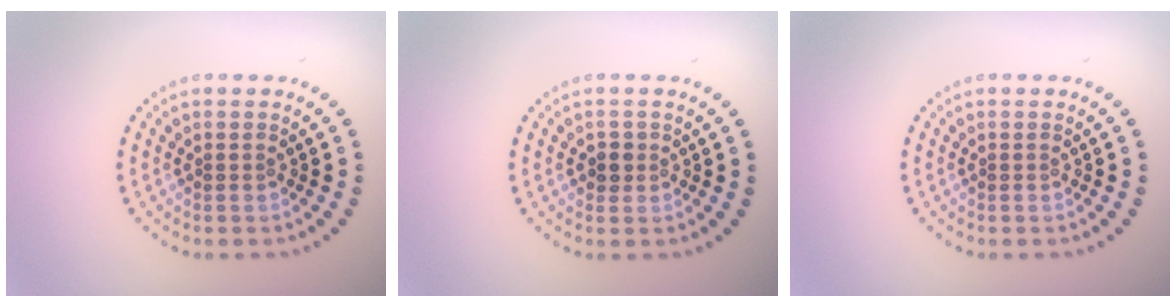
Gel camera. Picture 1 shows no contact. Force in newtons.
{"total": 1.3, "press": 1.2, "slide": 0.5}
{"total": 0.0}